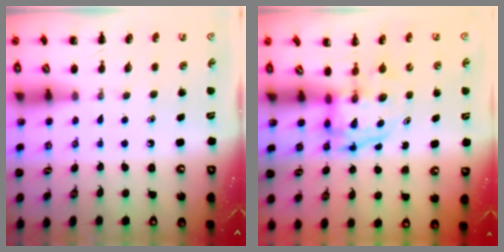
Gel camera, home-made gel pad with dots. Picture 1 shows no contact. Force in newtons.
{"total": 3.9, "press": 3.9, "slide": 0.7}